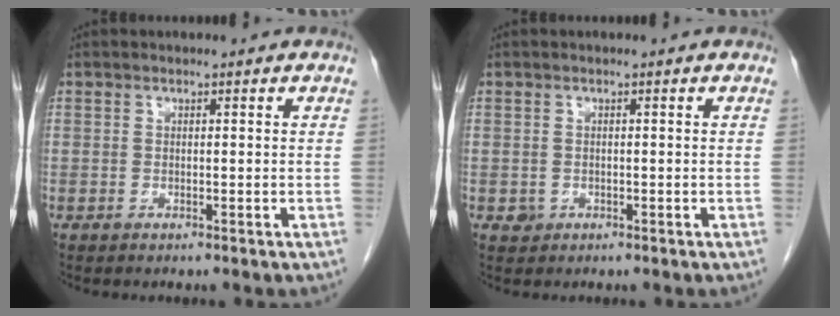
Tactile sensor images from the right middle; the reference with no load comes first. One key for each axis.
{"total": 1.1, "fx": -0.3, "fy": 1.0, "fz": 0.2, "tx": -0.001, "ty": 0.003, "tz": -0.003}